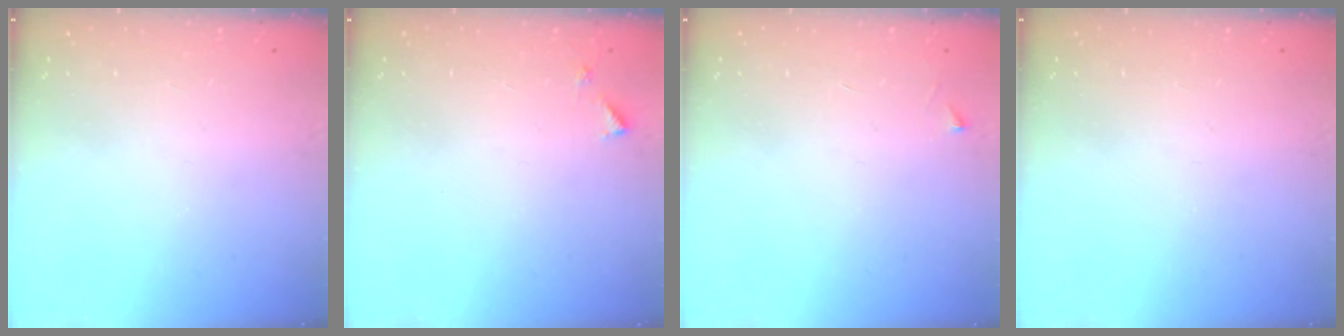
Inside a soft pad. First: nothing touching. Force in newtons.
{"total": 3.2, "press": 3.2, "slide": 0.3}
{"total": 2.5, "press": 2.5, "slide": 0.3}
{"total": 0.0}